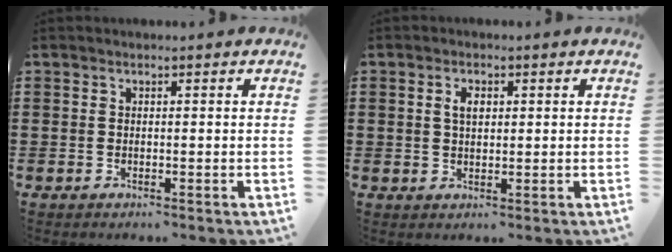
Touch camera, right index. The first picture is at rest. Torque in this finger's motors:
{"motor_torque": [0.43, -0.10, 0.20, 0.08]}